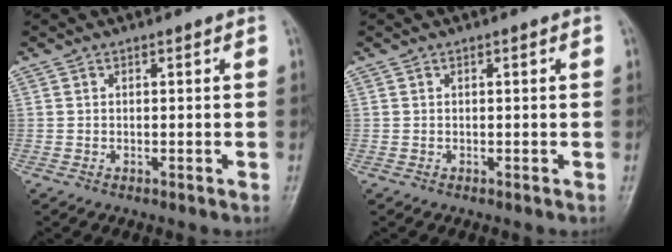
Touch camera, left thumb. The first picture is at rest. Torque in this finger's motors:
{"motor_torque": [-0.17, -0.24, -0.32, -0.28, 0.01]}